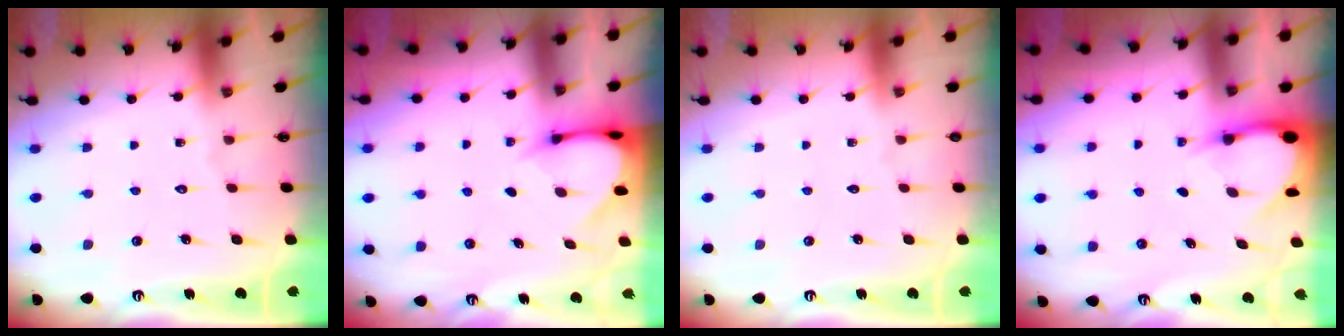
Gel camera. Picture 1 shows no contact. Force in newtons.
{"total": 3.4, "press": 3.4, "slide": 0.3}
{"total": 0.0}
{"total": 3.6, "press": 3.6, "slide": 0.3}